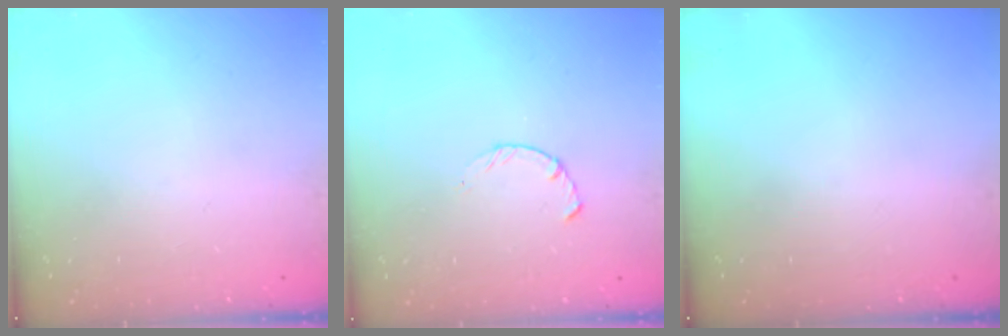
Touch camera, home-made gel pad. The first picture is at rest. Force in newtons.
{"total": 2.4, "press": 2.3, "slide": 0.4}
{"total": 0.0}